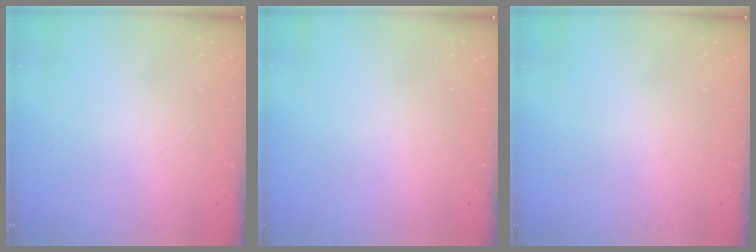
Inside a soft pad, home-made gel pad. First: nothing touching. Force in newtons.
{"total": 0.0}
{"total": 0.0}